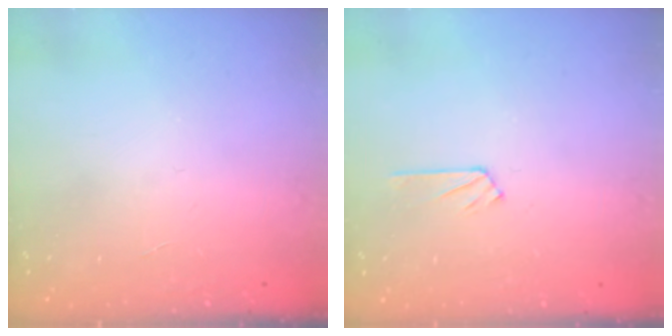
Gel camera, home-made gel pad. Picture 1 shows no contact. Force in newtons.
{"total": 4.2, "press": 4.2, "slide": 0.5}